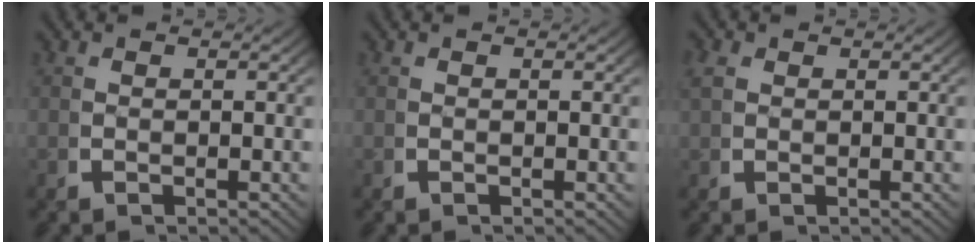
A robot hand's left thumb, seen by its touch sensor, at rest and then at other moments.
{"total": 0.0}
{"total": 1.1, "force": [0.7, 0.8, 0.4], "torque": [-0.014, -0.003, 0.018]}